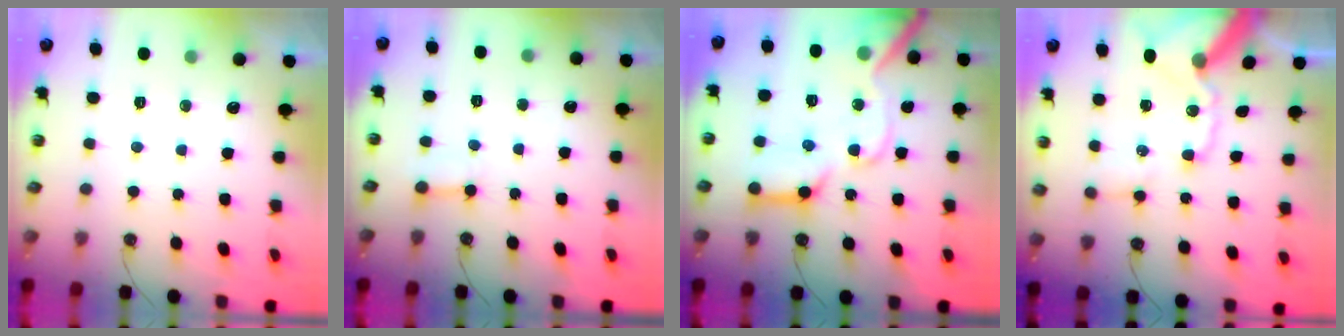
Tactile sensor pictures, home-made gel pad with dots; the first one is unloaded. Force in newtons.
{"total": 3.7, "press": 3.7, "slide": 0.3}
{"total": 21.5, "press": 21.4, "slide": 2.4}
{"total": 18.1, "press": 17.9, "slide": 2.6}